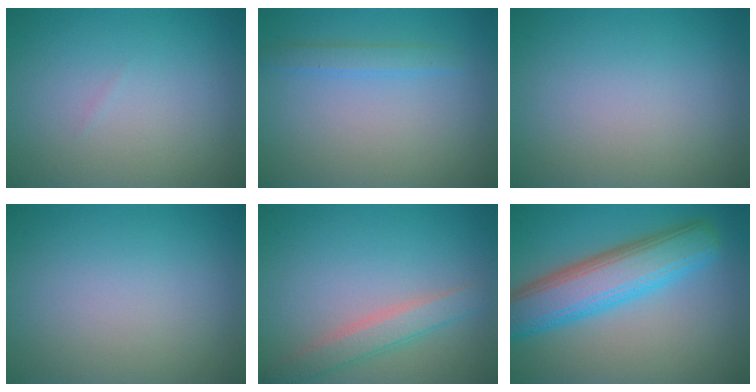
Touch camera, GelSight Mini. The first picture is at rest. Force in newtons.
{"total": 1.5, "press": 1.5, "slide": 0.1}
{"total": 0.0}
{"total": 0.0}
{"total": 2.7, "press": 2.7, "slide": 0.1}
{"total": 7.7, "press": 7.7, "slide": 0.4}